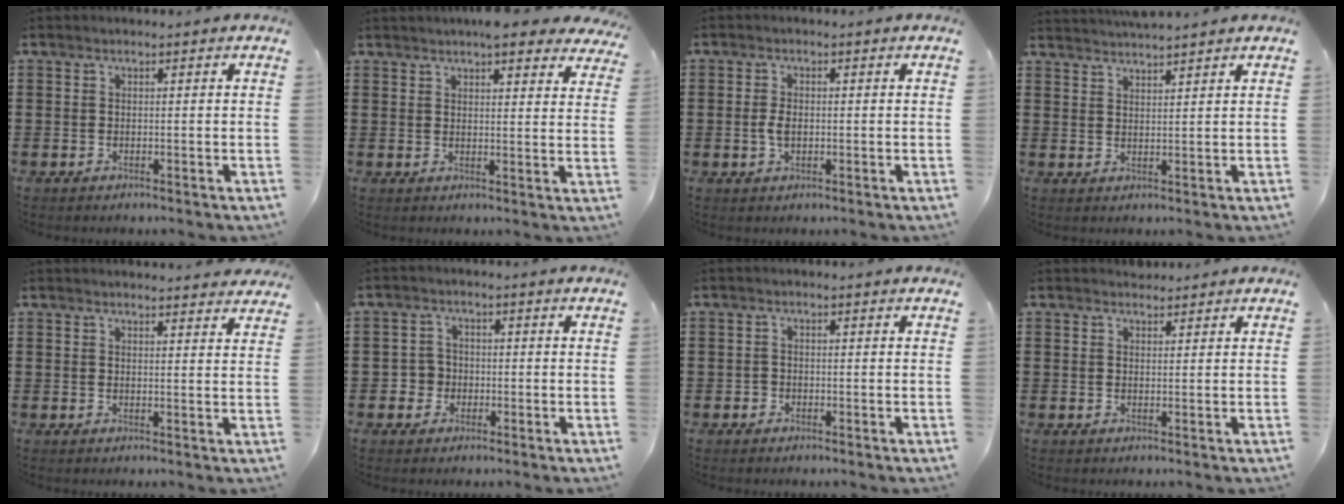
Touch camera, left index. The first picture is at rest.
{"total": 5.3, "force": [4.7, 1.1, 2.4], "torque": [-0.044, -0.010, 0.083]}
{"total": 2.4, "force": [-0.2, 1.4, 2.0], "torque": [-0.048, 0.000, -0.006]}
{"total": 2.6, "force": [2.5, -0.5, -0.2], "torque": [-0.003, -0.008, 0.048]}
{"total": 2.4, "force": [2.4, -0.1, 0.3], "torque": [-0.003, -0.010, 0.045]}
{"total": 2.8, "force": [-0.8, 2.6, 0.7], "torque": [-0.023, 0.004, -0.020]}
{"total": 0.9, "force": [-0.5, 0.8, 0.3], "torque": [-0.008, 0.001, -0.011]}
{"total": 1.2, "force": [1.2, 0.3, 0.0], "torque": [-0.002, 0.001, 0.025]}